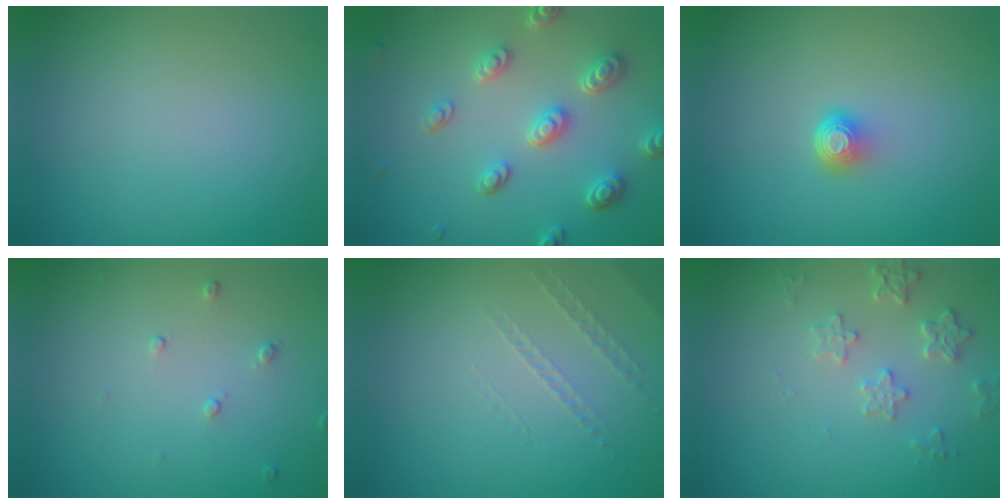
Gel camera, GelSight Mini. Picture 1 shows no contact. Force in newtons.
{"total": 4.6, "press": 3.7, "slide": 2.7}
{"total": 1.9, "press": 1.3, "slide": 1.4}
{"total": 0.7, "press": 0.5, "slide": 0.5}
{"total": 1.0, "press": 0.4, "slide": 0.9}
{"total": 2.5, "press": 2.4, "slide": 0.6}